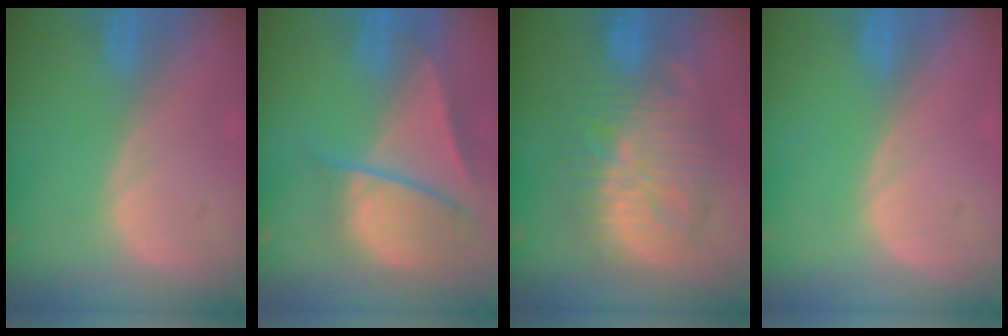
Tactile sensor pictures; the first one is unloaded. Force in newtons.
{"total": 9.3, "press": 8.0, "slide": 4.7}
{"total": 12.4, "press": 12.3, "slide": 1.0}
{"total": 0.0}